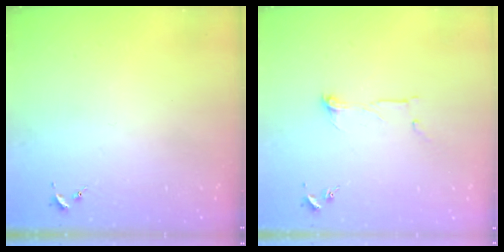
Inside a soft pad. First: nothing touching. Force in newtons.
{"total": 5.6, "press": 5.6, "slide": 0.2}